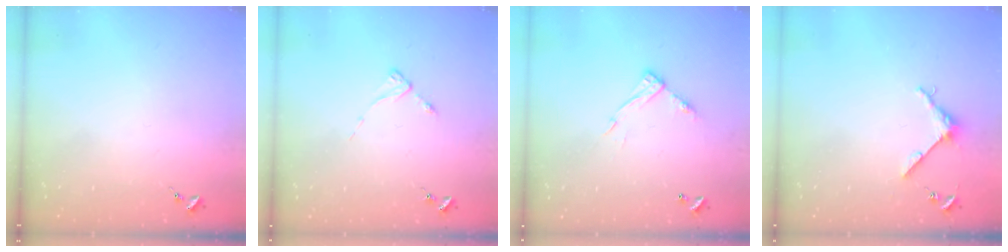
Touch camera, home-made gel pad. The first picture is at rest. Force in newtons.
{"total": 2.5, "press": 2.5, "slide": 0.3}
{"total": 9.4, "press": 9.4, "slide": 0.5}
{"total": 4.0, "press": 4.0, "slide": 0.4}